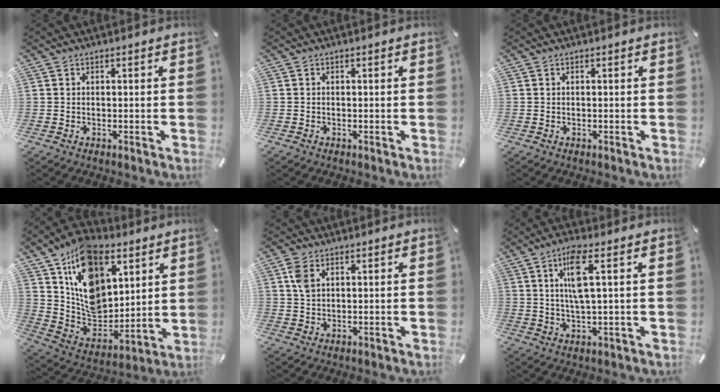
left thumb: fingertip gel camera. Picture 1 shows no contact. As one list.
[{"total": 0.0}, {"total": 0.0}, {"total": 17.4, "force": [8.5, 12.1, 9.3], "torque": [-0.167, -0.050, 0.161]}, {"total": 4.4, "force": [1.8, 2.9, 2.7], "torque": [-0.062, 0.005, 0.034]}, {"total": 7.8, "force": [2.5, 1.6, 7.2], "torque": [-0.145, -0.003, 0.036]}]